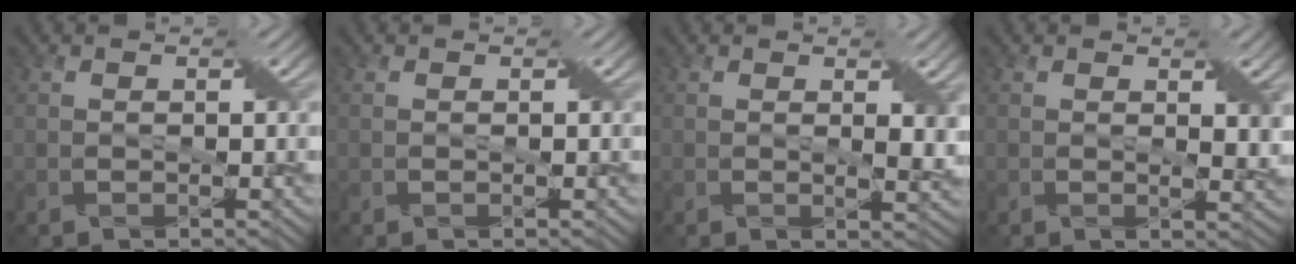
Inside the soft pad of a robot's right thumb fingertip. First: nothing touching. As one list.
[{"total": 0.0}, {"total": 2.9, "force": [0.9, 1.0, 2.6], "torque": [-0.045, -0.003, 0.018]}, {"total": 2.7, "force": [1.0, 0.9, 2.3], "torque": [-0.040, -0.004, 0.019]}]